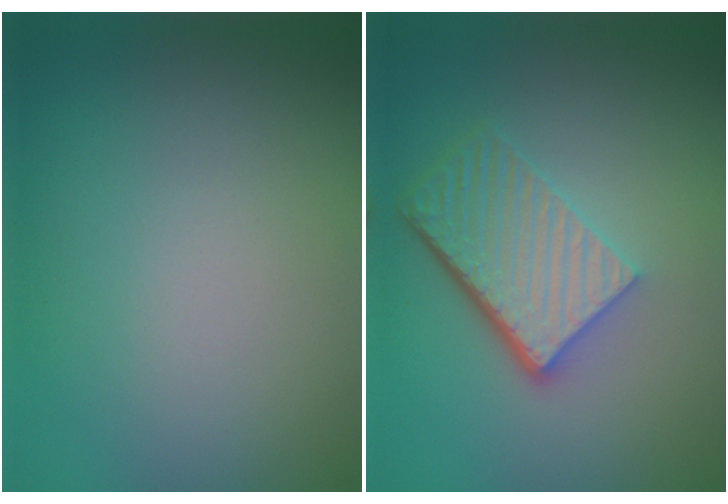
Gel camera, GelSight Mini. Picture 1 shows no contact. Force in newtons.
{"total": 5.9, "press": 4.0, "slide": 4.3}